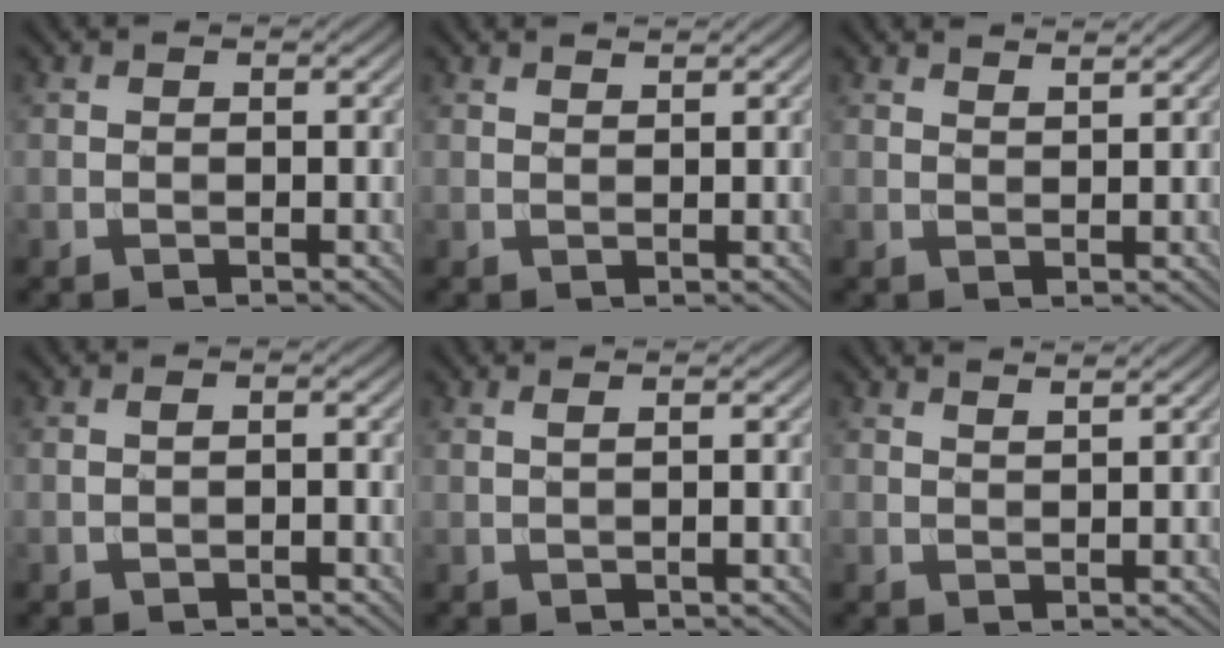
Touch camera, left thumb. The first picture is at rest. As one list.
[{"total": 1.0, "force": [0.9, 0.0, 0.3], "torque": [-0.010, 0.000, 0.018]}, {"total": 2.0, "force": [1.7, 0.1, 0.9], "torque": [-0.019, -0.001, 0.031]}, {"total": 0.8, "force": [-0.3, 0.2, 0.7], "torque": [-0.015, 0.004, -0.007]}, {"total": 1.7, "force": [0.7, 0.3, 1.5], "torque": [-0.022, 0.004, 0.002]}, {"total": 1.9, "force": [1.6, 0.2, 1.0], "torque": [-0.018, 0.003, 0.025]}]